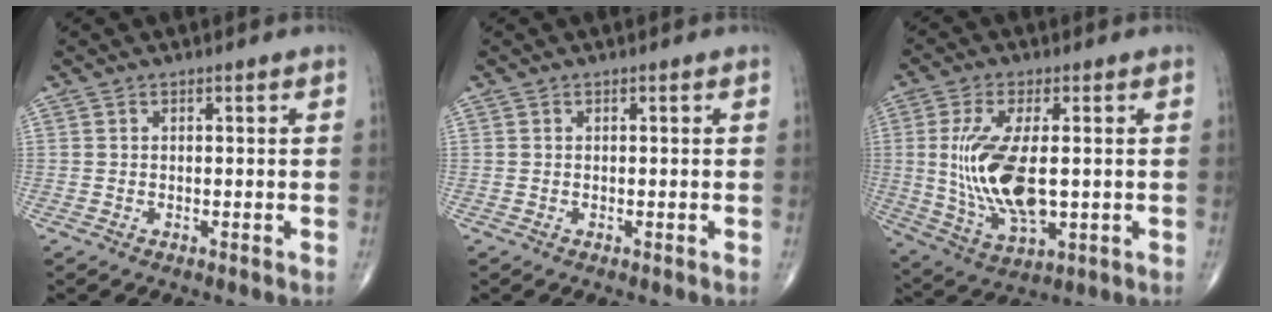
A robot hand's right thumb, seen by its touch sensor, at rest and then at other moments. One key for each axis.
{"total": 0.0}
{"total": 14.9, "fx": 0.1, "fy": 6.5, "fz": 13.4, "tx": -0.277, "ty": -0.017, "tz": 0.015}